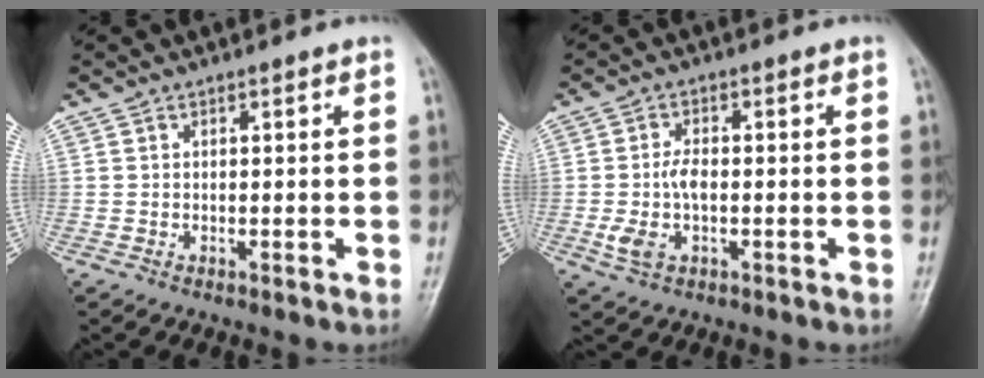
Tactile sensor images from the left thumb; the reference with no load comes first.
{"total": 5.6, "force": [-1.1, 3.0, 4.6], "torque": [-0.104, 0.006, -0.021]}